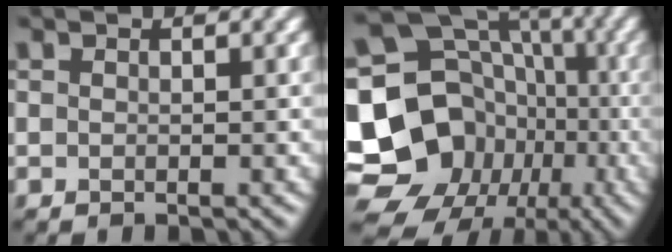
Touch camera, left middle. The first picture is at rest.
{"total": 21.4, "force": [-7.0, 18.4, 8.3], "torque": [-0.165, -0.019, -0.135]}